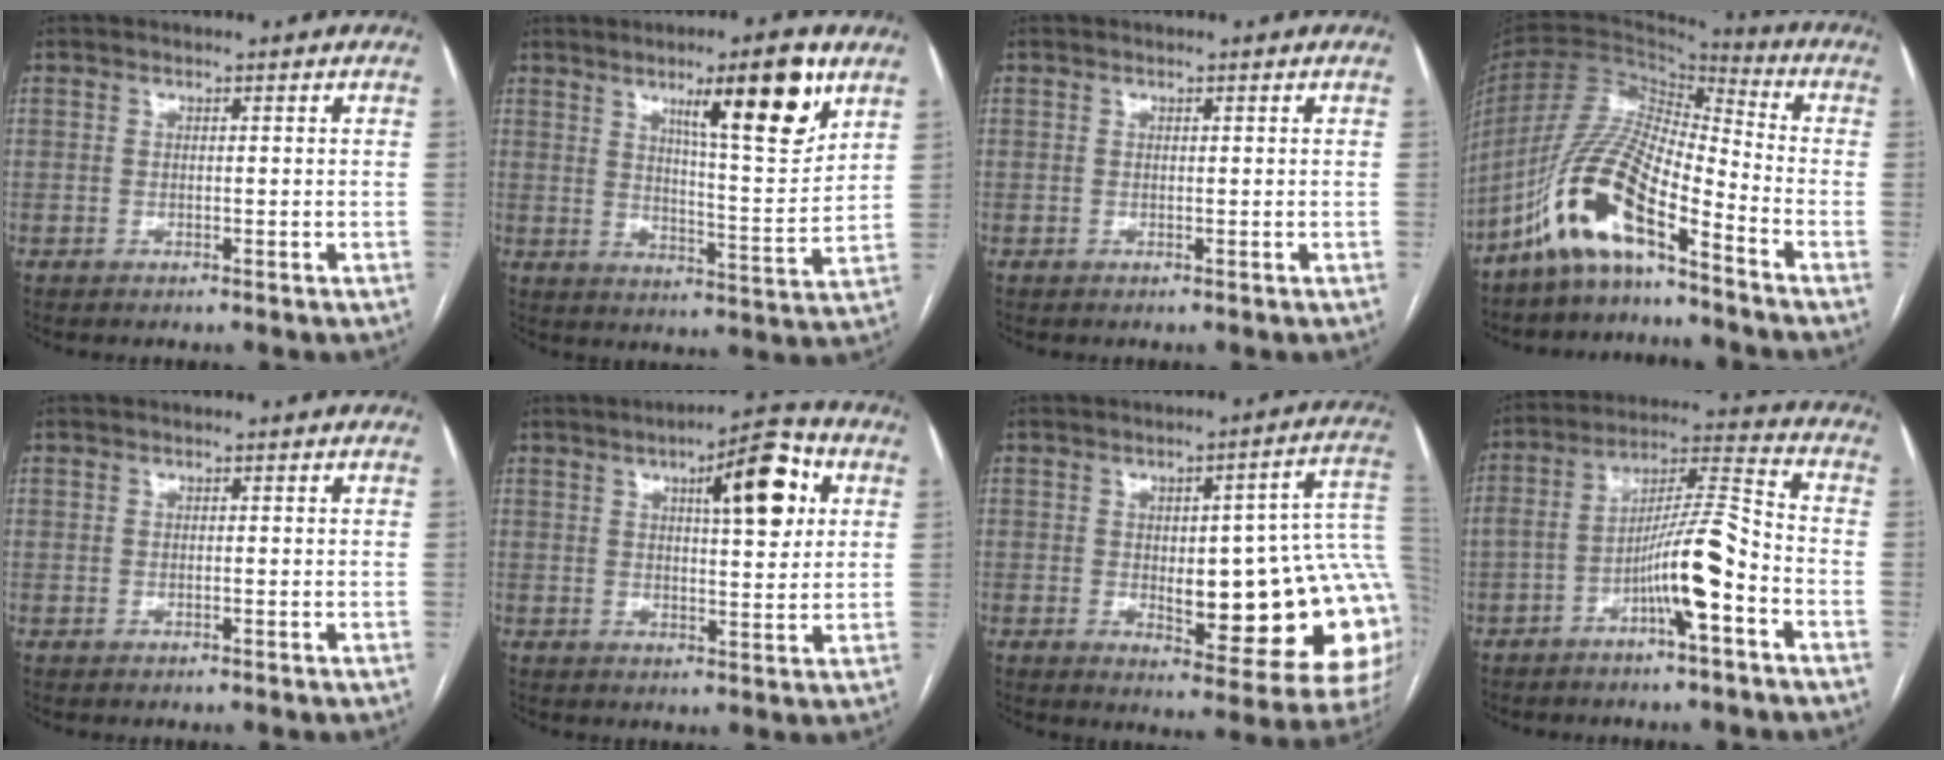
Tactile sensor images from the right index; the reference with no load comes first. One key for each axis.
{"total": 13.3, "fx": 7.5, "fy": 1.4, "fz": 10.9, "tx": -0.162, "ty": -0.011, "tz": 0.112}
{"total": 0.0}
{"total": 12.8, "fx": -8.3, "fy": 2.4, "fz": 9.5, "tx": -0.199, "ty": 0.006, "tz": -0.161}
{"total": 0.0}
{"total": 11.0, "fx": 4.0, "fy": 2.5, "fz": 9.9, "tx": -0.142, "ty": 0.016, "tz": 0.056}
{"total": 21.1, "fx": -0.6, "fy": 6.1, "fz": 20.2, "tx": -0.167, "ty": 0.025, "tz": 0.012}
{"total": 11.2, "fx": -4.8, "fy": 1.0, "fz": 10.1, "tx": -0.182, "ty": 0.021, "tz": -0.081}